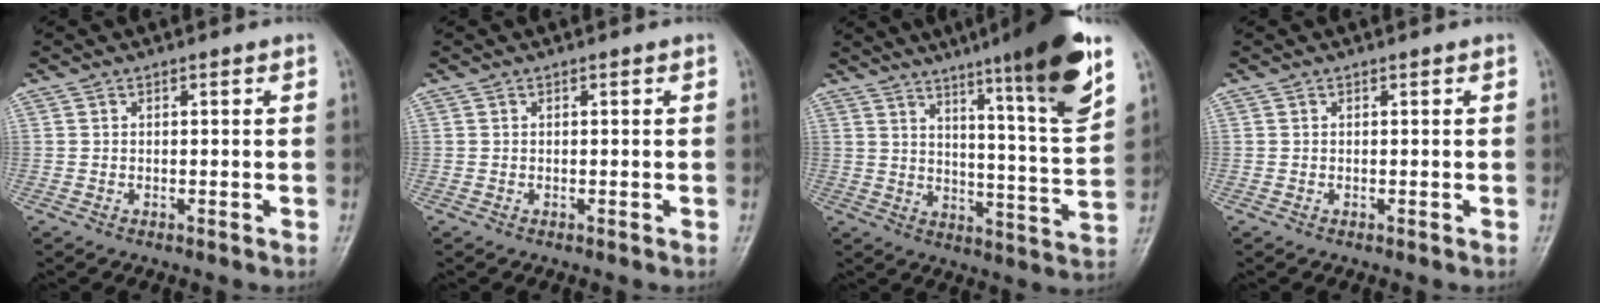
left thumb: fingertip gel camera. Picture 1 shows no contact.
{"total": 0.0}
{"total": 19.0, "force": [11.3, 1.5, 15.2], "torque": [-0.200, -0.059, 0.164]}
{"total": 0.0}